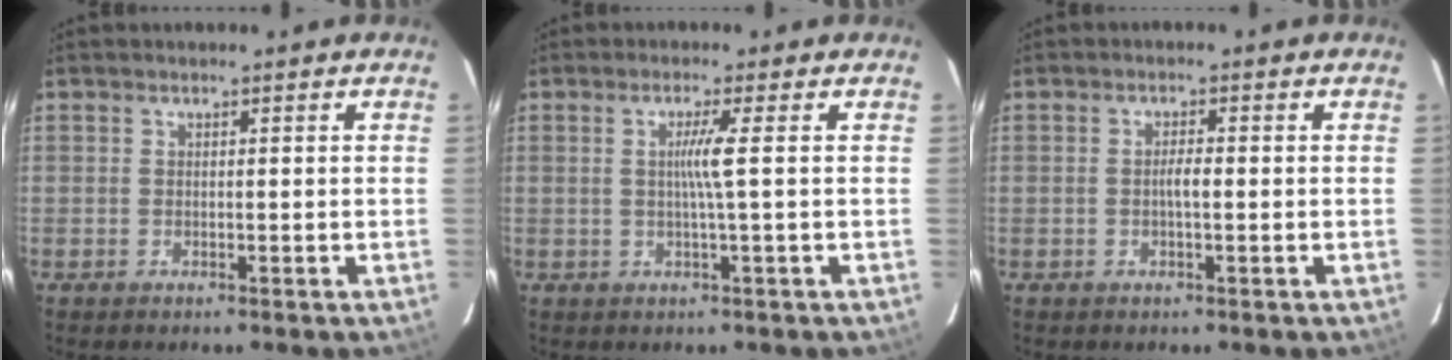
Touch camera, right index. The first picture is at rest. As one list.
[{"total": 3.2, "force": [0.2, -1.0, 3.0], "torque": [-0.057, -0.004, 0.004]}, {"total": 1.9, "force": [-0.3, 0.3, 1.8], "torque": [-0.035, 0.003, -0.006]}]